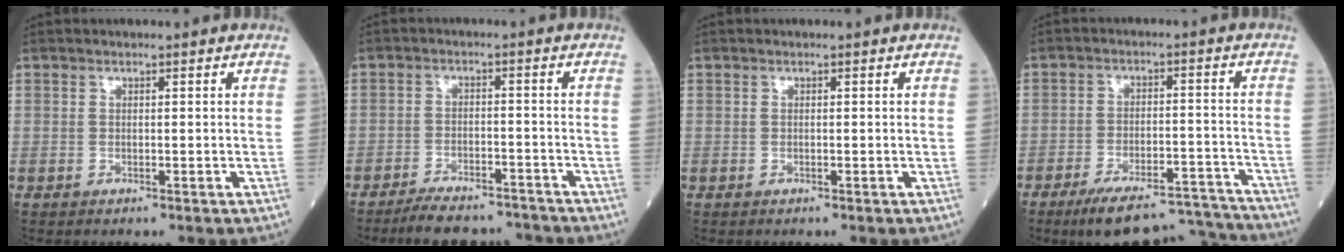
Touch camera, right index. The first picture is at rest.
{"total": 9.1, "force": [-8.5, 2.2, 2.5], "torque": [-0.035, 0.008, -0.129]}
{"total": 0.0}
{"total": 13.8, "force": [-13.1, 1.8, 4.2], "torque": [-0.048, 0.023, -0.192]}